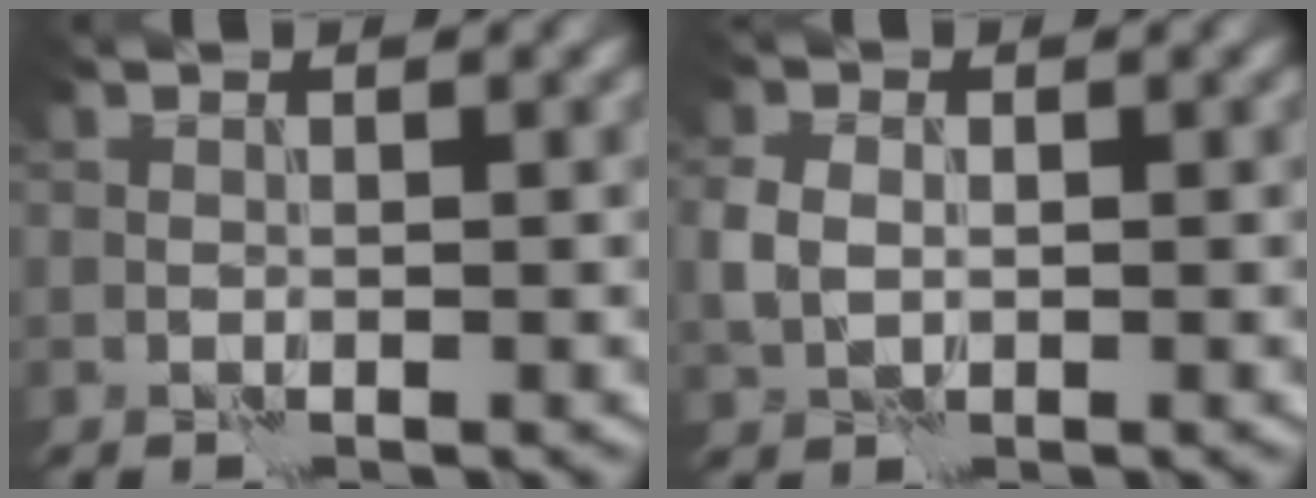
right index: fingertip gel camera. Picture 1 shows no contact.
{"total": 2.3, "force": [-0.1, 1.8, 1.4], "torque": [-0.035, 0.003, -0.006]}